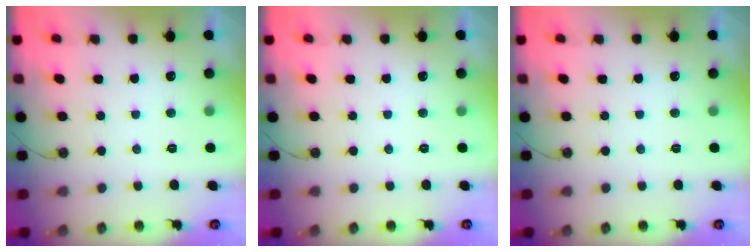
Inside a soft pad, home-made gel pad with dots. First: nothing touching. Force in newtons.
{"total": 0.0}
{"total": 0.0}